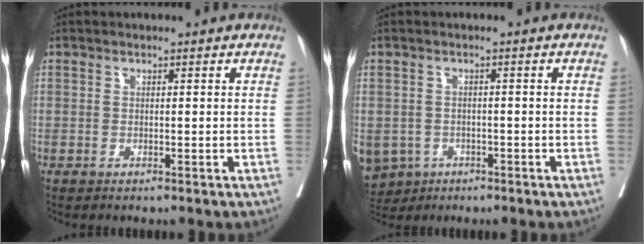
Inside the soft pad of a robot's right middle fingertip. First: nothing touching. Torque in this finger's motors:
{"motor_torque": [1.09, 0.22, 1.05, 0.21]}